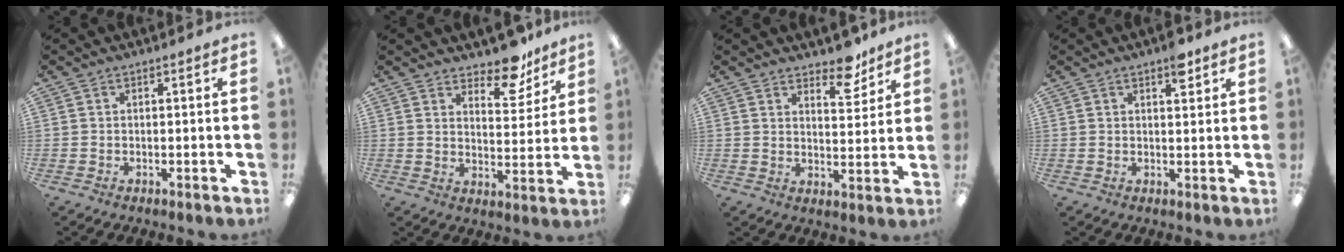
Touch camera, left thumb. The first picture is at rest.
{"total": 9.8, "force": [8.2, 3.7, 3.7], "torque": [-0.035, -0.059, 0.144]}
{"total": 7.9, "force": [6.4, 3.2, 3.4], "torque": [-0.027, -0.042, 0.108]}
{"total": 3.8, "force": [2.6, 1.4, 2.4], "torque": [-0.020, -0.011, 0.038]}